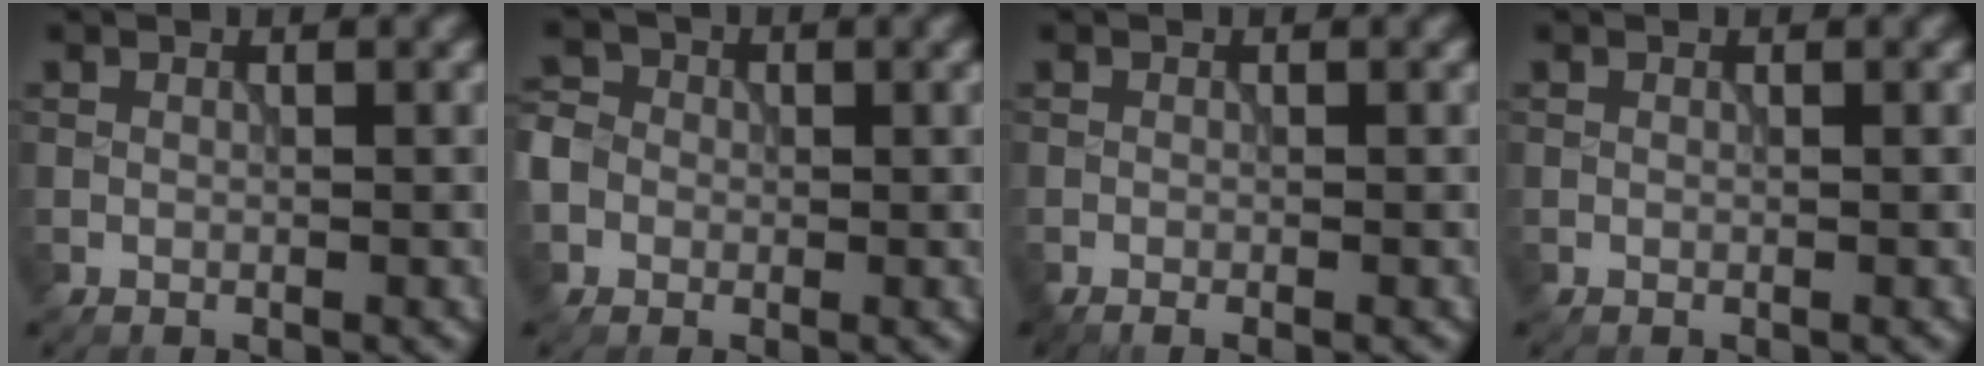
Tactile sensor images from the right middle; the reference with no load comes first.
{"total": 5.0, "force": [-1.1, 4.5, 1.9], "torque": [-0.041, 0.013, -0.046]}
{"total": 0.9, "force": [-0.6, 0.2, 0.6], "torque": [-0.007, -0.007, -0.011]}
{"total": 0.0}